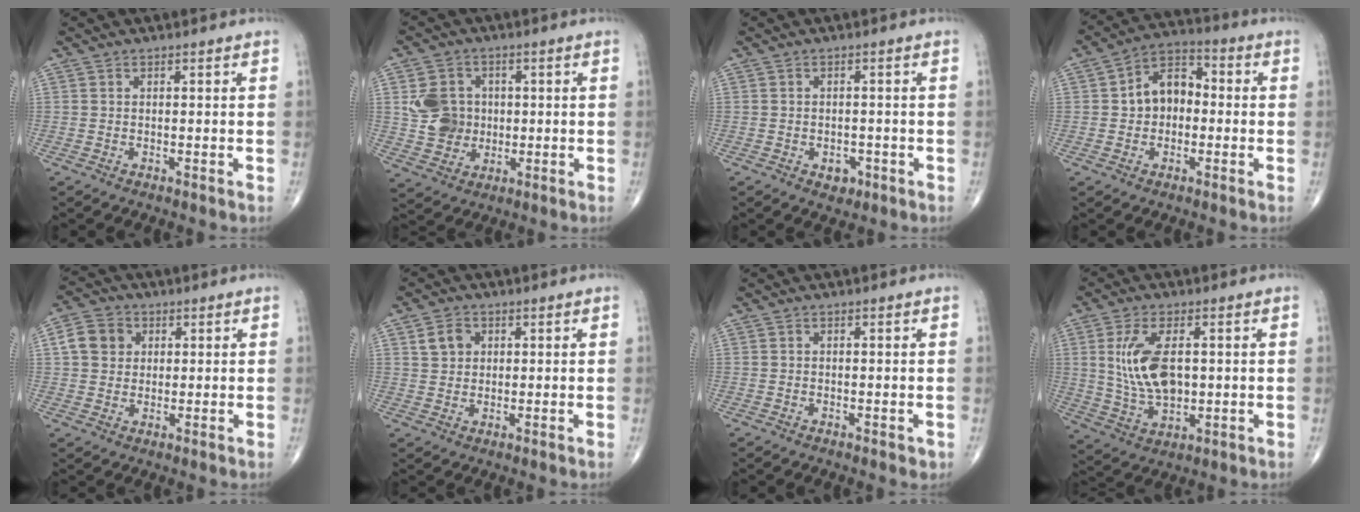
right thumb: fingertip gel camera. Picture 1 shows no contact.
{"total": 8.8, "force": [0.9, 7.8, 3.9], "torque": [-0.044, -0.001, 0.019]}
{"total": 2.7, "force": [-1.2, 2.0, 1.4], "torque": [-0.008, 0.003, -0.011]}
{"total": 9.2, "force": [0.0, 6.7, 6.3], "torque": [-0.076, 0.031, -0.013]}
{"total": 6.4, "force": [1.5, 5.5, 2.9], "torque": [-0.037, 0.003, 0.020]}
{"total": 4.1, "force": [1.4, 3.3, 1.9], "torque": [-0.018, -0.002, 0.025]}
{"total": 0.8, "force": [-0.3, 0.4, 0.6], "torque": [-0.007, -0.002, -0.004]}
{"total": 11.6, "force": [1.7, 6.2, 9.7], "torque": [-0.187, -0.009, 0.040]}